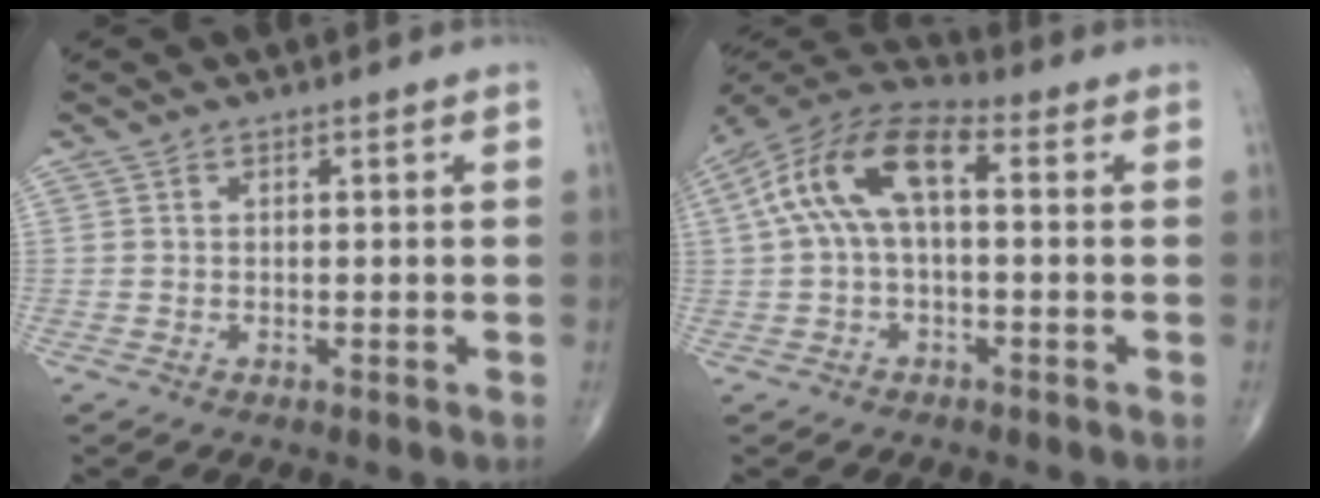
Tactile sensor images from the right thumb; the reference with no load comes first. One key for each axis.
{"total": 13.2, "fx": 1.8, "fy": 6.3, "fz": 11.5, "tx": -0.231, "ty": 0.046, "tz": 0.024}